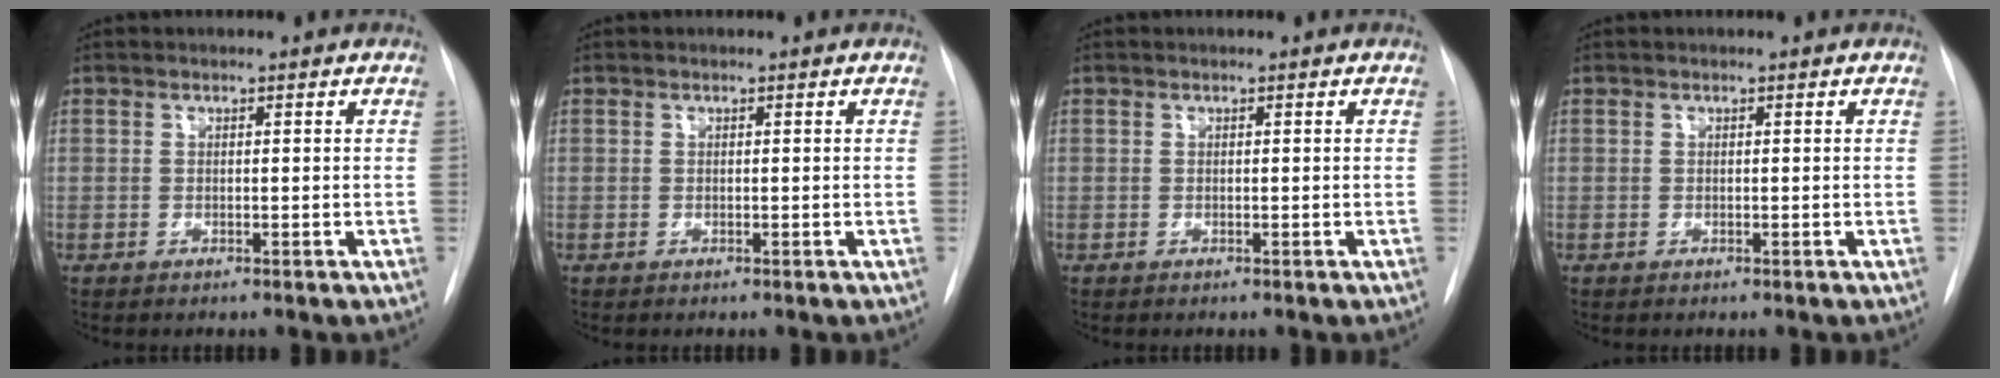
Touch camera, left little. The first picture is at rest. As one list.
[{"total": 0.0}, {"total": 0.0}, {"total": 0.0}]